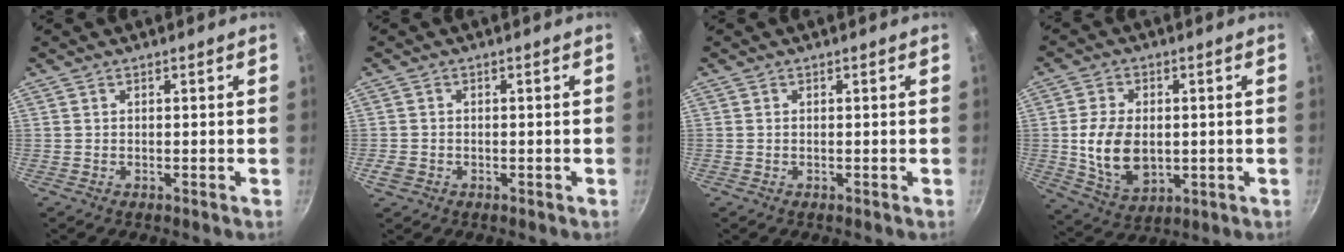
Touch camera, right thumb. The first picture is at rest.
{"total": 2.5, "force": [-0.9, 2.0, 1.1], "torque": [-0.019, 0.003, -0.014]}
{"total": 0.0}
{"total": 11.9, "force": [-0.1, 8.0, 8.8], "torque": [-0.150, -0.009, 0.010]}